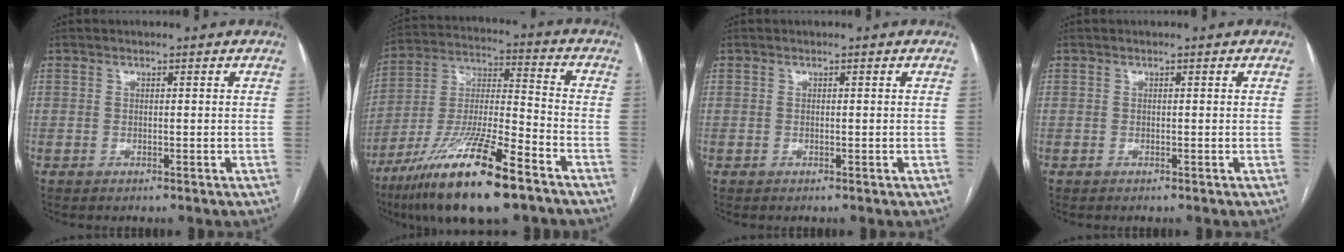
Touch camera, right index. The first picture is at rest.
{"total": 19.6, "force": [-12.4, 2.6, 15.0], "torque": [-0.296, -0.035, -0.222]}
{"total": 0.0}
{"total": 0.0}